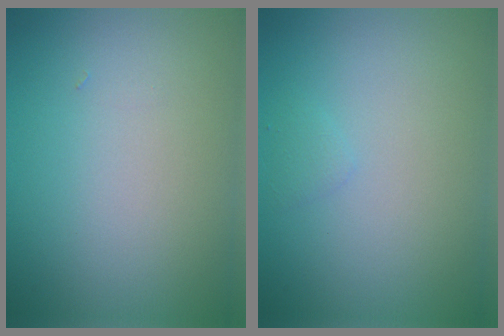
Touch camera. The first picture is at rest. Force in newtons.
{"total": 0.6, "press": 0.6, "slide": 0.1}